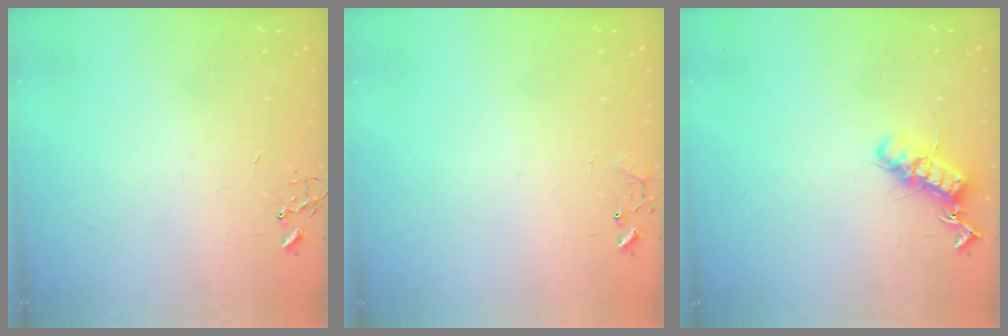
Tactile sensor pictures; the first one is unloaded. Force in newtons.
{"total": 7.4, "press": 7.4, "slide": 0.6}
{"total": 13.3, "press": 13.3, "slide": 0.9}